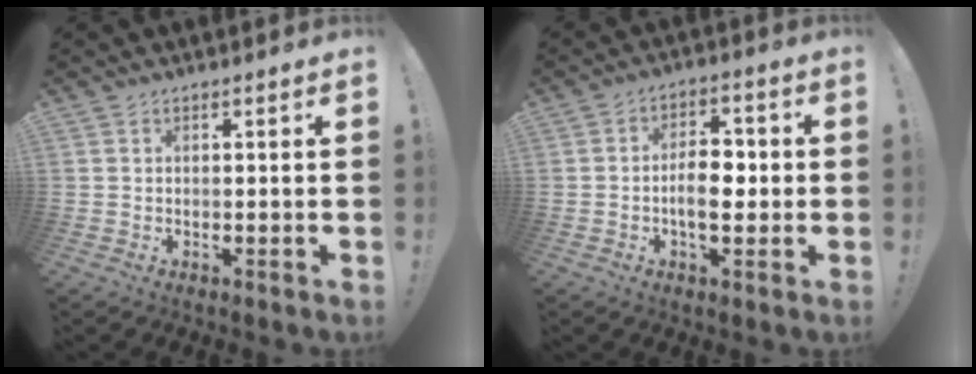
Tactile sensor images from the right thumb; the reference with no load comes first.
{"total": 8.8, "force": [-1.4, 5.3, 6.9], "torque": [-0.110, 0.015, -0.027]}